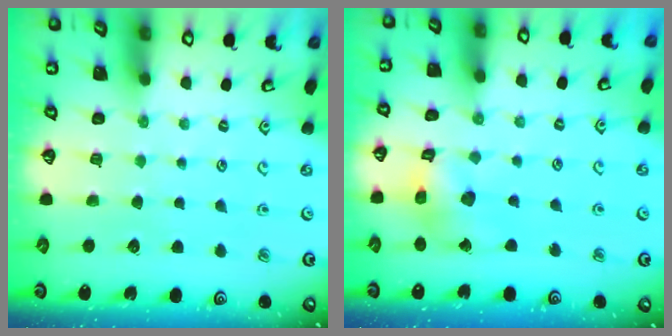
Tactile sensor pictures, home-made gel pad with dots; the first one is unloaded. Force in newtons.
{"total": 11.2, "press": 11.1, "slide": 1.2}